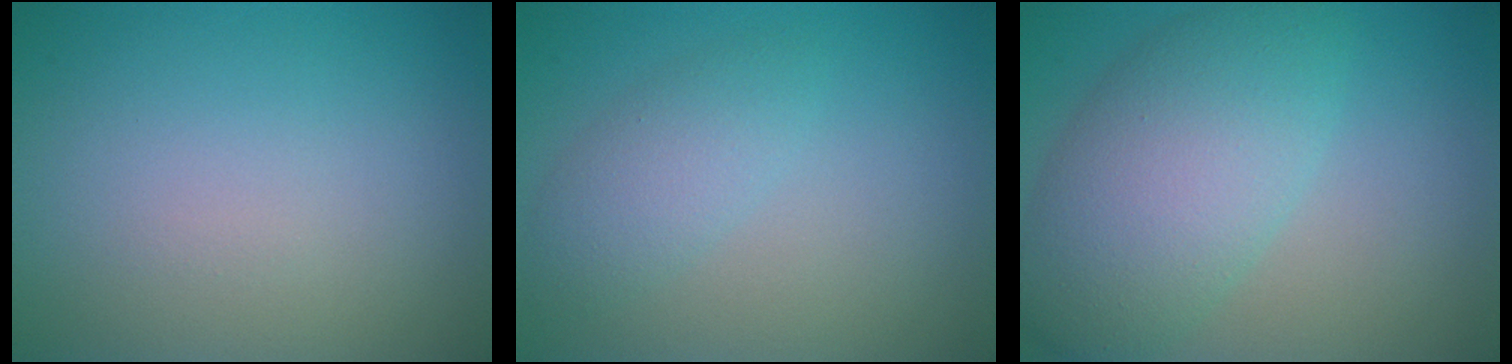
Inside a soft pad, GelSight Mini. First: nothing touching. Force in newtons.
{"total": 1.7, "press": 1.7, "slide": 0.0}
{"total": 7.2, "press": 7.2, "slide": 0.2}